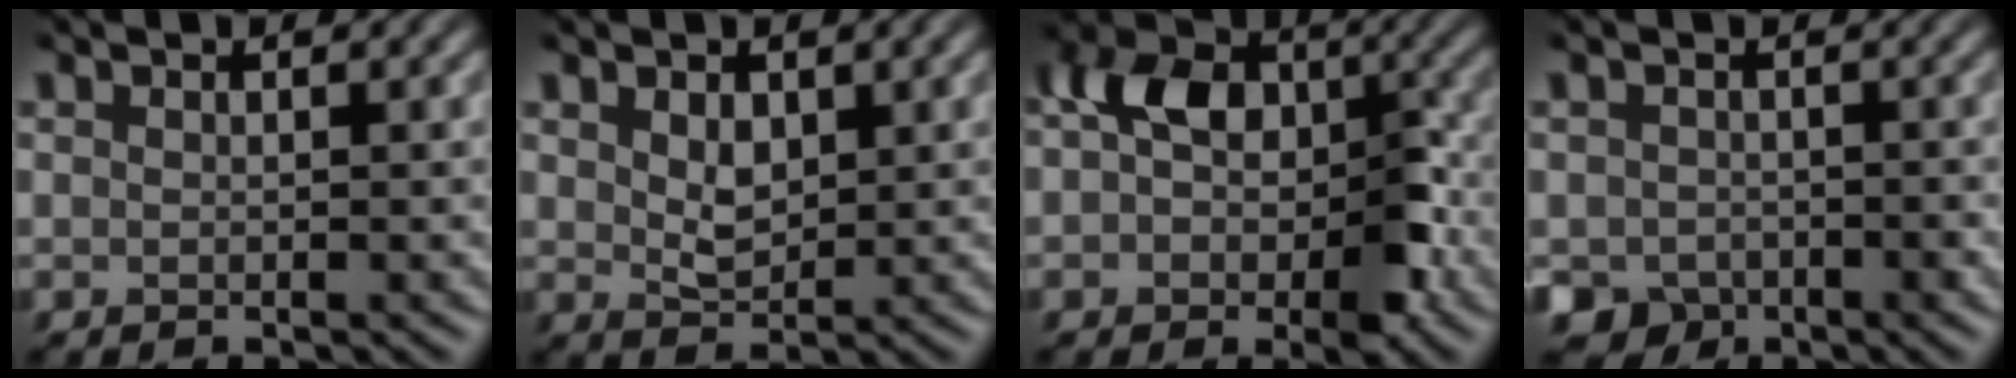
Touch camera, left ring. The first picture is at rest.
{"total": 1.8, "force": [0.3, 1.2, 1.3], "torque": [-0.026, -0.010, 0.002]}
{"total": 7.3, "force": [-1.0, 5.2, 5.1], "torque": [-0.071, 0.010, -0.037]}
{"total": 3.5, "force": [-1.6, 2.9, 1.0], "torque": [-0.016, -0.007, -0.031]}